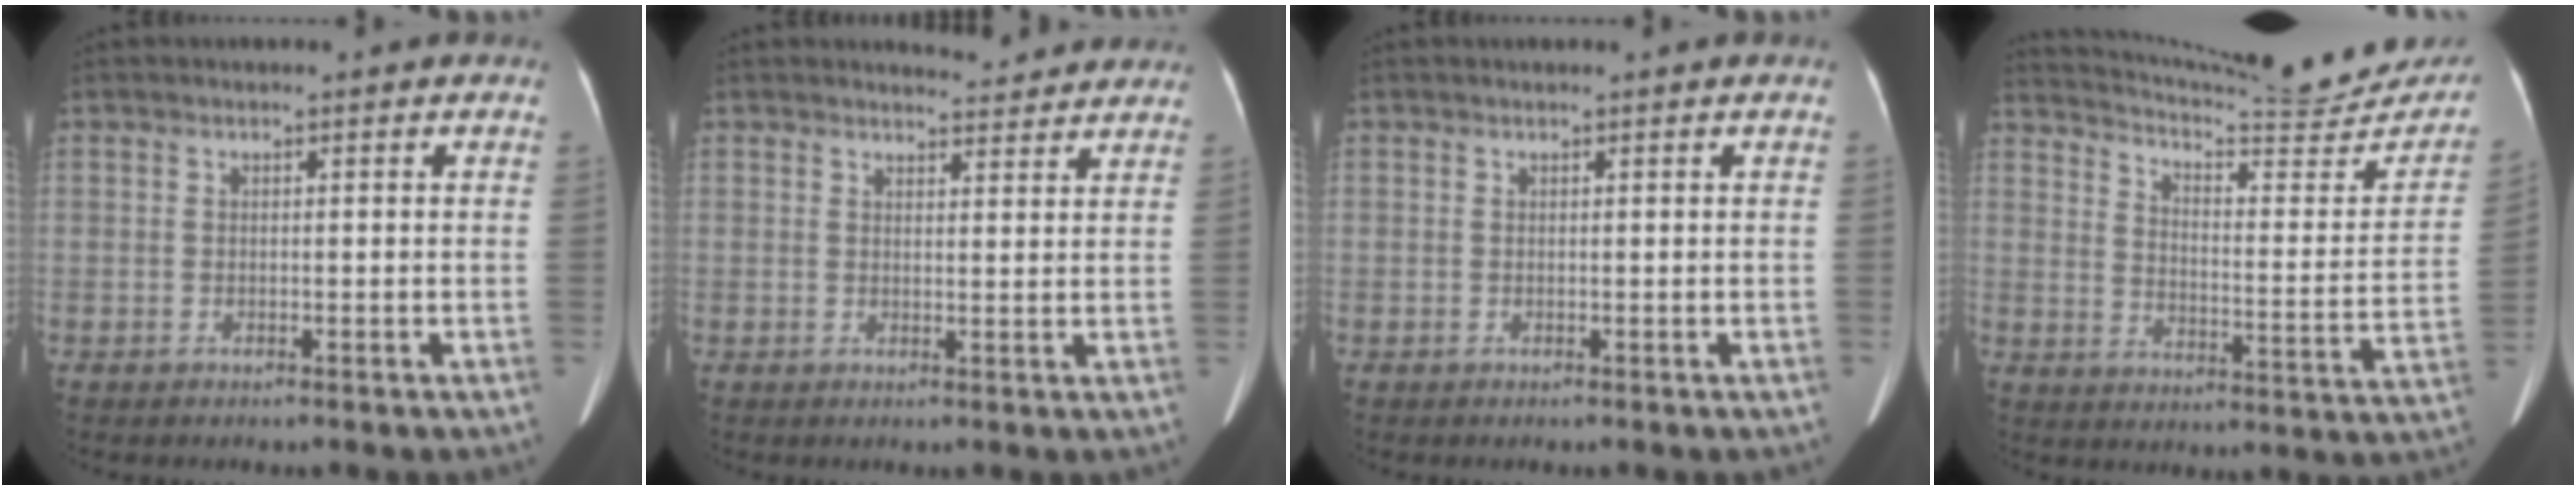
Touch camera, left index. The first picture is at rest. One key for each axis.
{"total": 4.3, "fx": 4.2, "fy": 0.7, "fz": 0.2, "tx": -0.009, "ty": 0.000, "tz": 0.044}
{"total": 0.5, "fx": 0.5, "fy": 0.0, "fz": 0.2, "tx": -0.002, "ty": 0.014, "tz": 0.011}
{"total": 24.3, "fx": 22.7, "fy": 1.7, "fz": 8.3, "tx": -0.131, "ty": -0.080, "tz": 0.291}